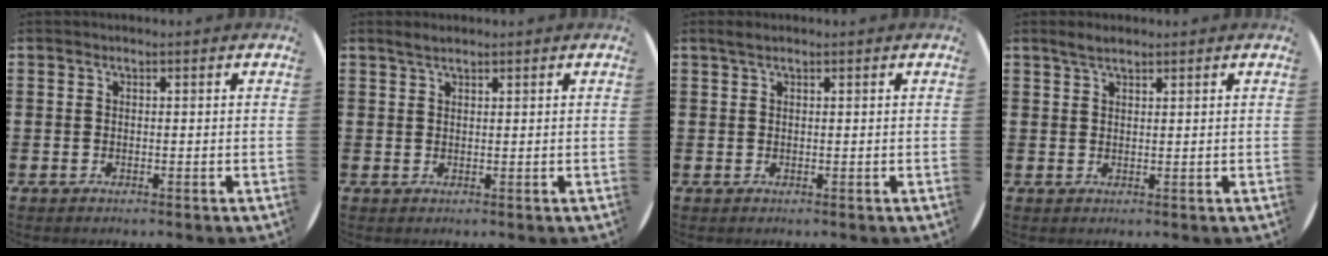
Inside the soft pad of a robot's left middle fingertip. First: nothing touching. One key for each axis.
{"total": 1.4, "fx": 1.2, "fy": 0.3, "fz": 0.7, "tx": -0.014, "ty": 0.002, "tz": 0.021}
{"total": 0.8, "fx": 0.6, "fy": 0.1, "fz": 0.5, "tx": -0.010, "ty": 0.003, "tz": 0.010}
{"total": 1.9, "fx": 1.6, "fy": 0.5, "fz": 0.9, "tx": -0.012, "ty": 0.001, "tz": 0.027}